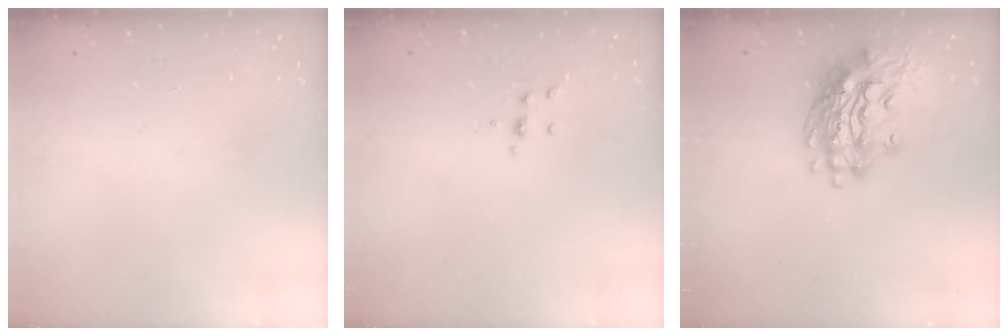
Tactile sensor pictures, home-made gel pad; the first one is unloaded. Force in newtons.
{"total": 4.8, "press": 4.8, "slide": 0.5}
{"total": 16.1, "press": 16.0, "slide": 1.7}